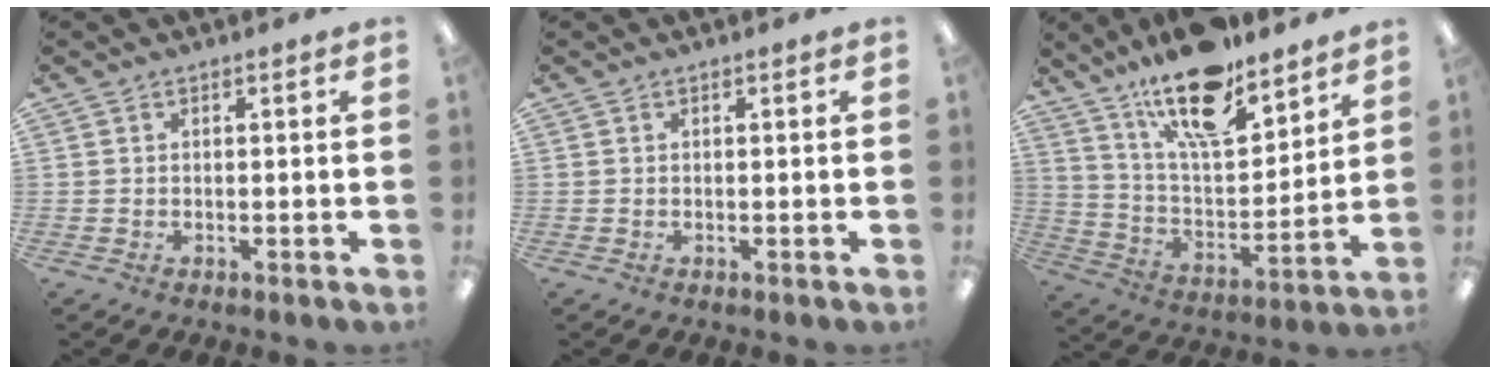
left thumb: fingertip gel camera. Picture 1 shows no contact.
{"total": 0.0}
{"total": 18.5, "force": [14.0, 6.0, 10.4], "torque": [-0.179, -0.086, 0.240]}